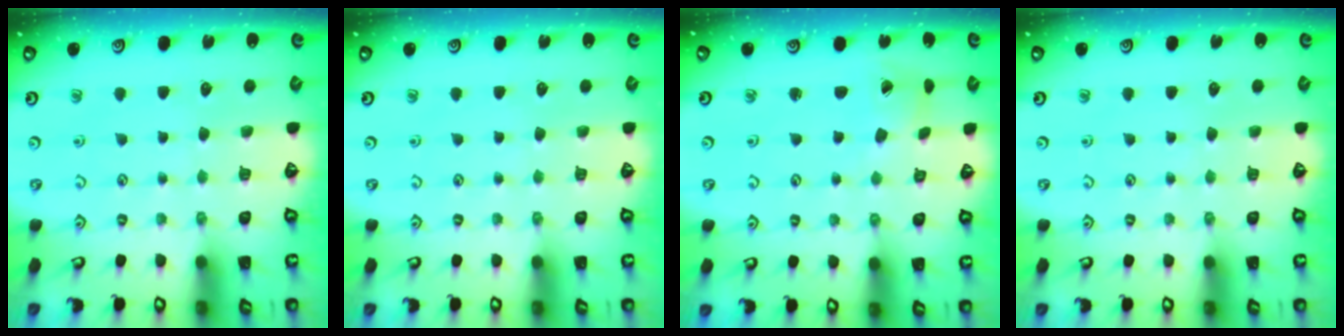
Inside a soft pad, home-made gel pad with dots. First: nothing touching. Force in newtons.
{"total": 0.0}
{"total": 2.5, "press": 2.5, "slide": 0.4}
{"total": 0.0}